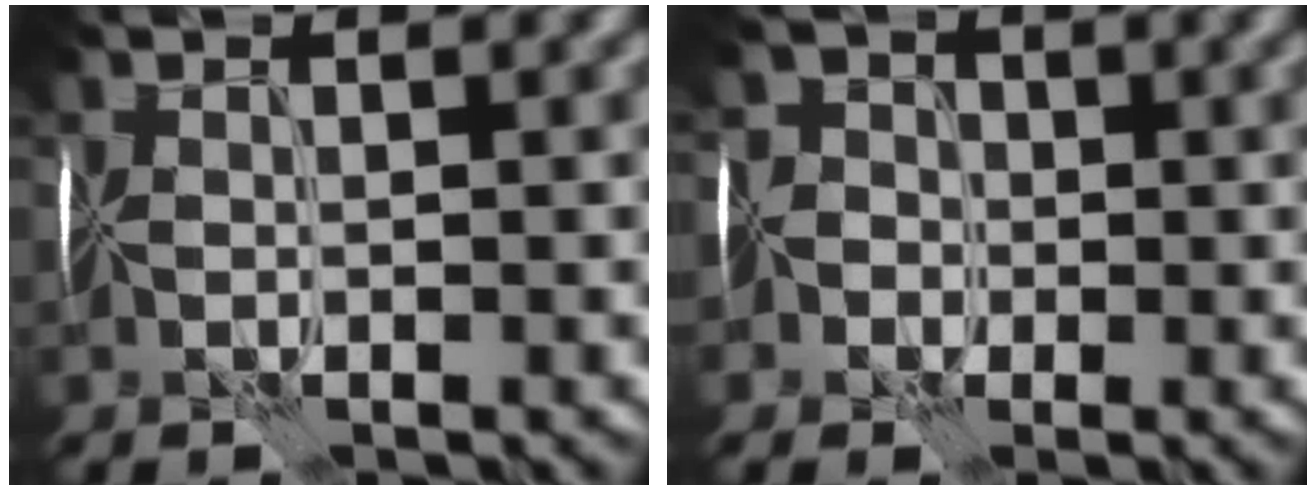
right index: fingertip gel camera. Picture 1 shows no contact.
{"total": 4.3, "force": [-1.5, 3.9, 1.2], "torque": [0.002, 0.015, -0.061]}